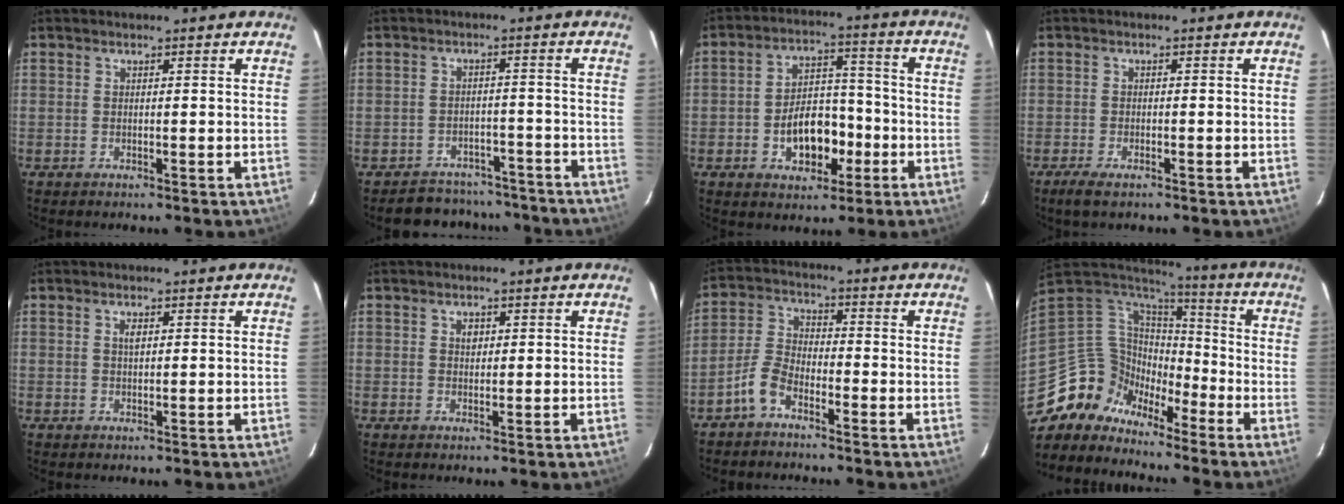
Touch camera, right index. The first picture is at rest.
{"total": 10.2, "force": [-8.9, 5.0, 1.1], "torque": [-0.027, 0.032, -0.106]}
{"total": 10.7, "force": [-3.8, 6.7, 7.5], "torque": [-0.139, 0.026, -0.048]}
{"total": 3.4, "force": [-2.4, 1.1, 2.2], "torque": [-0.053, -0.009, -0.045]}
{"total": 1.3, "force": [0.4, 0.7, 1.0], "torque": [-0.018, 0.002, 0.008]}
{"total": 1.5, "force": [0.5, 1.2, 0.7], "torque": [-0.010, 0.005, 0.008]}
{"total": 5.4, "force": [-3.9, 2.4, 3.0], "torque": [-0.072, 0.015, -0.083]}
{"total": 11.1, "force": [-9.4, 6.0, 0.4], "torque": [-0.024, 0.044, -0.190]}